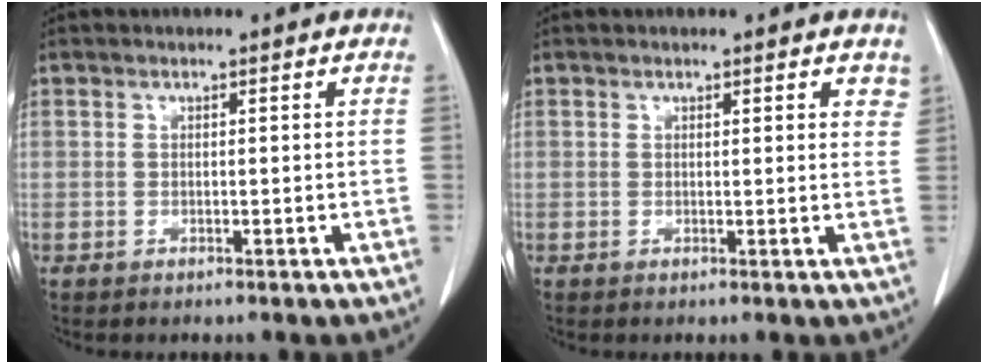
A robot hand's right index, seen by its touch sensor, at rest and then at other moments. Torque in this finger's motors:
{"motor_torque": [0.02, 0.02, 0.00, -0.01]}